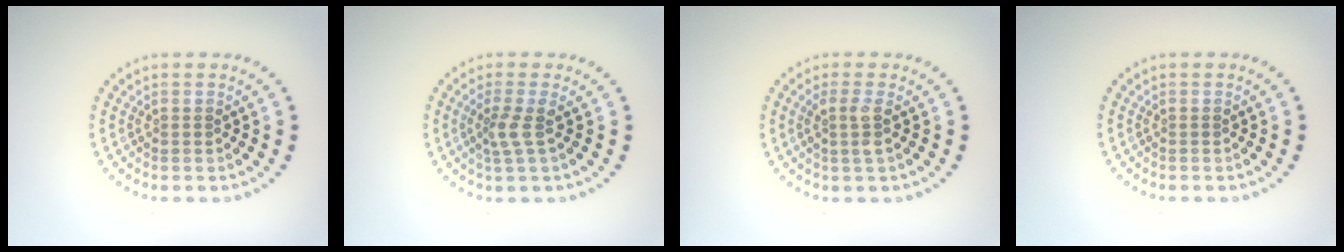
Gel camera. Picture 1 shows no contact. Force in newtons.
{"total": 1.9, "press": 1.4, "slide": 1.3}
{"total": 1.7, "press": 1.4, "slide": 1.0}
{"total": 0.0}